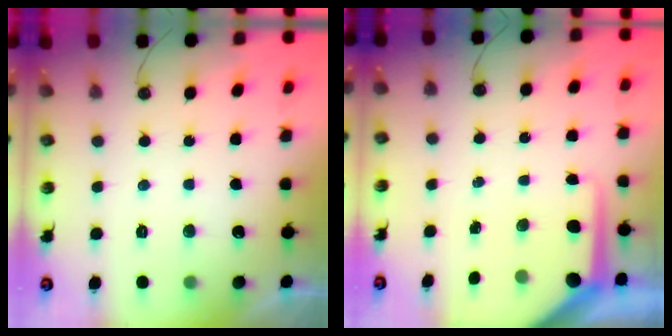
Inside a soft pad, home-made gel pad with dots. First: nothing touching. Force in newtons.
{"total": 8.7, "press": 8.6, "slide": 0.9}